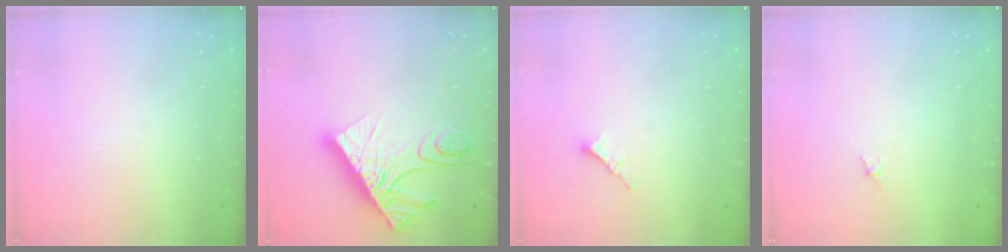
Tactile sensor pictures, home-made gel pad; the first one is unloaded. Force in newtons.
{"total": 15.8, "press": 15.8, "slide": 1.4}
{"total": 2.0, "press": 2.0, "slide": 0.5}
{"total": 1.1, "press": 1.0, "slide": 0.5}